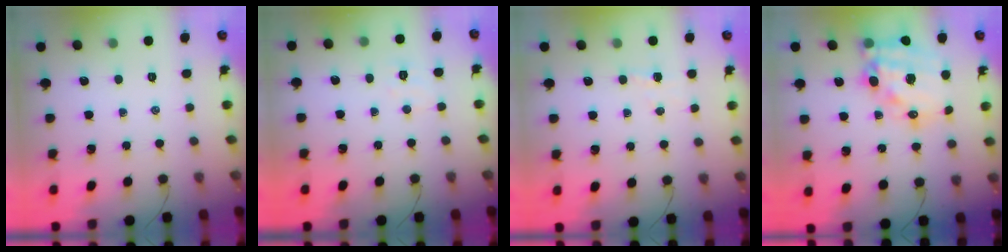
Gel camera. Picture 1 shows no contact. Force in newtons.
{"total": 4.1, "press": 4.0, "slide": 1.0}
{"total": 3.0, "press": 2.9, "slide": 0.7}
{"total": 17.9, "press": 17.4, "slide": 4.3}